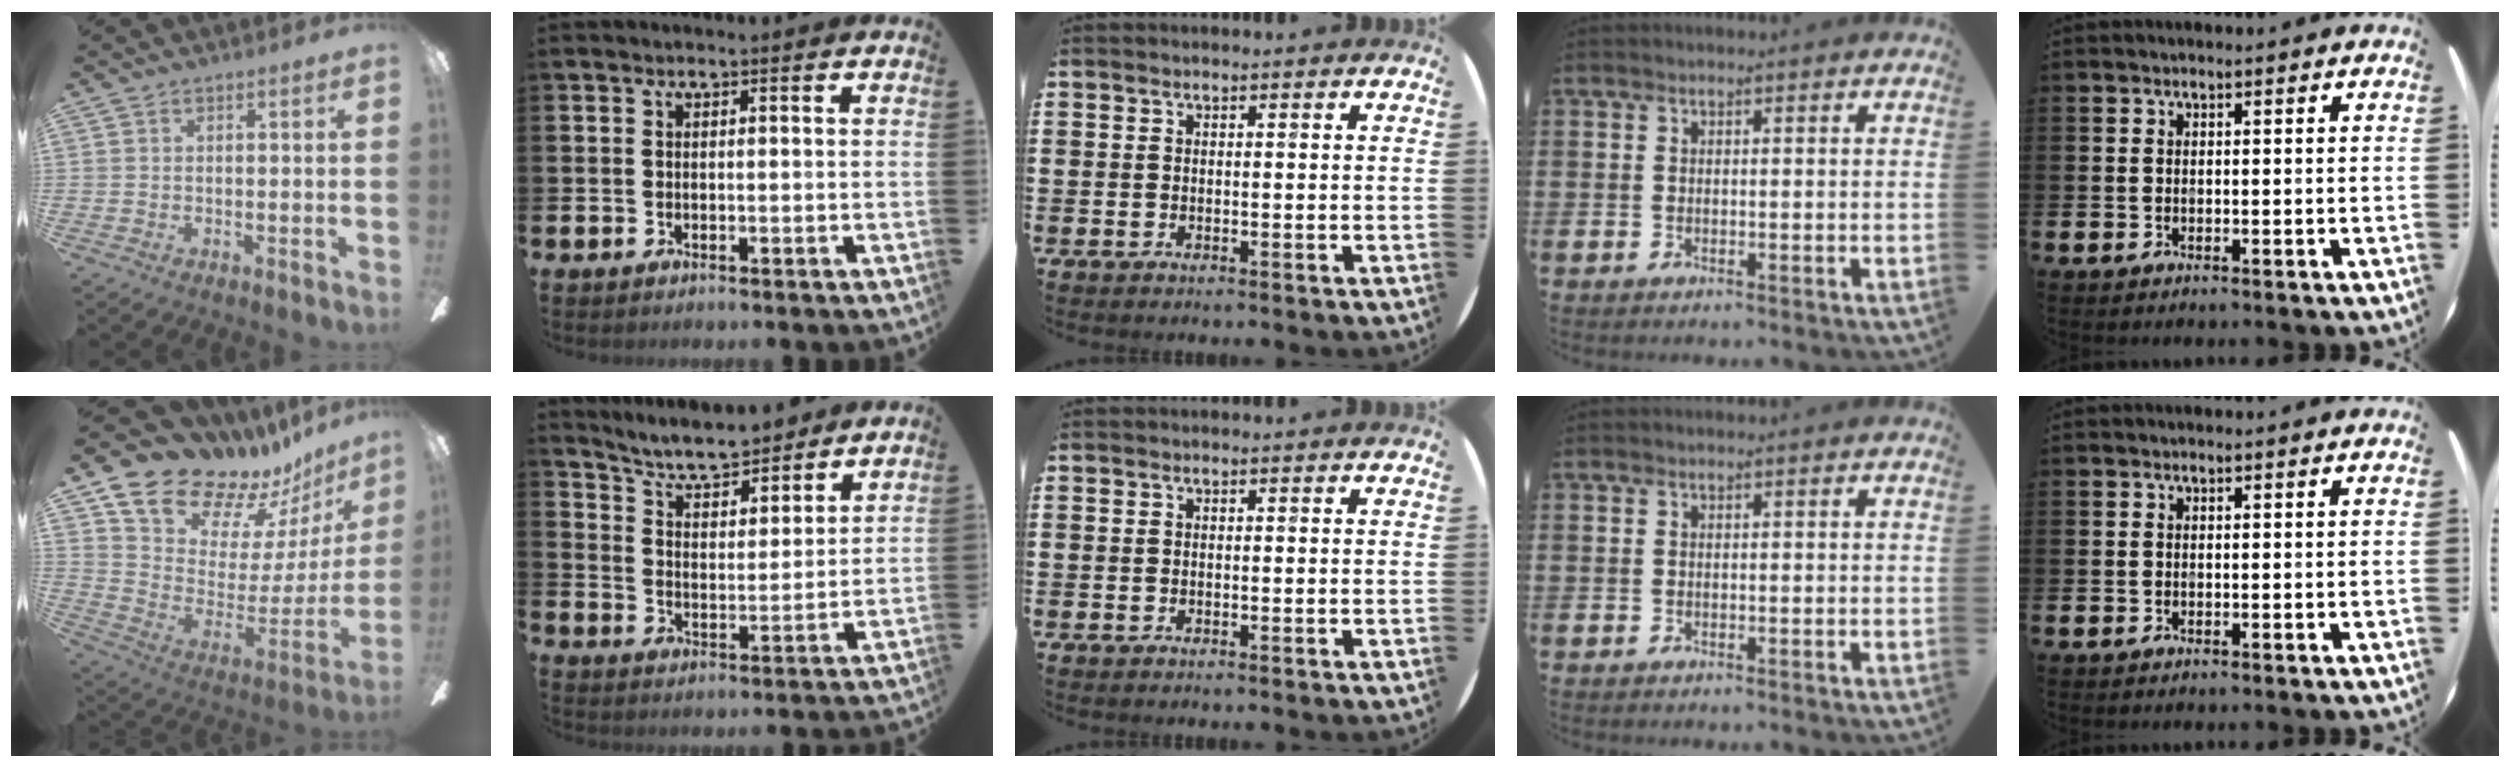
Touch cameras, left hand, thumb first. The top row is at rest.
{"thumb": {"total": 18.0, "force": [15.8, 7.5, 4.3], "torque": [-0.087, -0.134, 0.290]}, "index": {"total": 7.5, "force": [7.0, 1.4, 2.3], "torque": [-0.063, -0.046, 0.122]}}